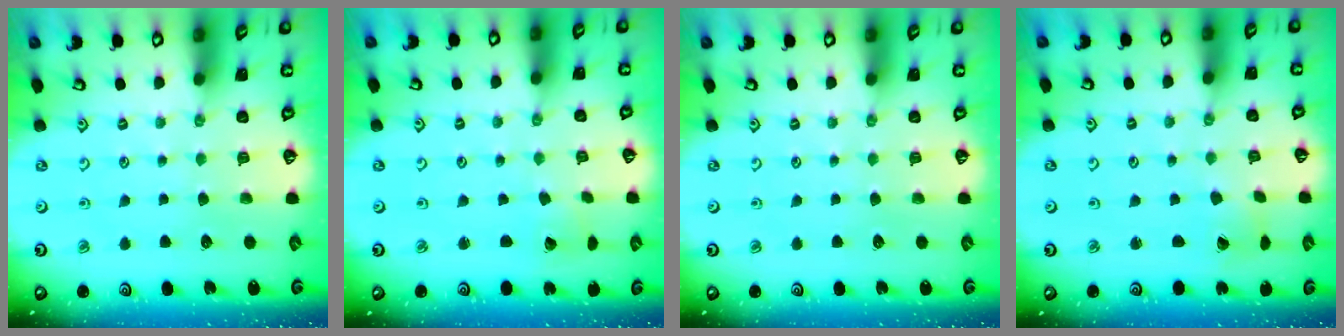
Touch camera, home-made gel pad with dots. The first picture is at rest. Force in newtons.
{"total": 2.2, "press": 2.2, "slide": 0.1}
{"total": 0.0}
{"total": 1.2, "press": 1.2, "slide": 0.2}